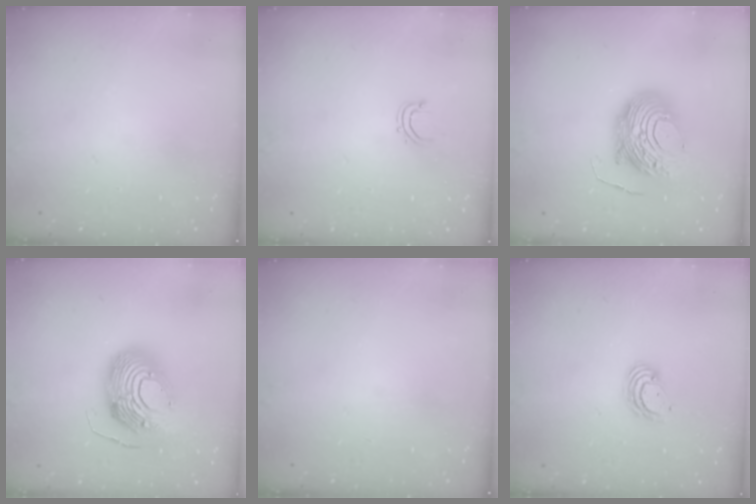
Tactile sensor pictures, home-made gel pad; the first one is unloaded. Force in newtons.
{"total": 2.8, "press": 2.8, "slide": 0.5}
{"total": 14.4, "press": 14.4, "slide": 1.3}
{"total": 16.9, "press": 16.8, "slide": 1.6}
{"total": 0.0}
{"total": 4.6, "press": 4.6, "slide": 0.2}